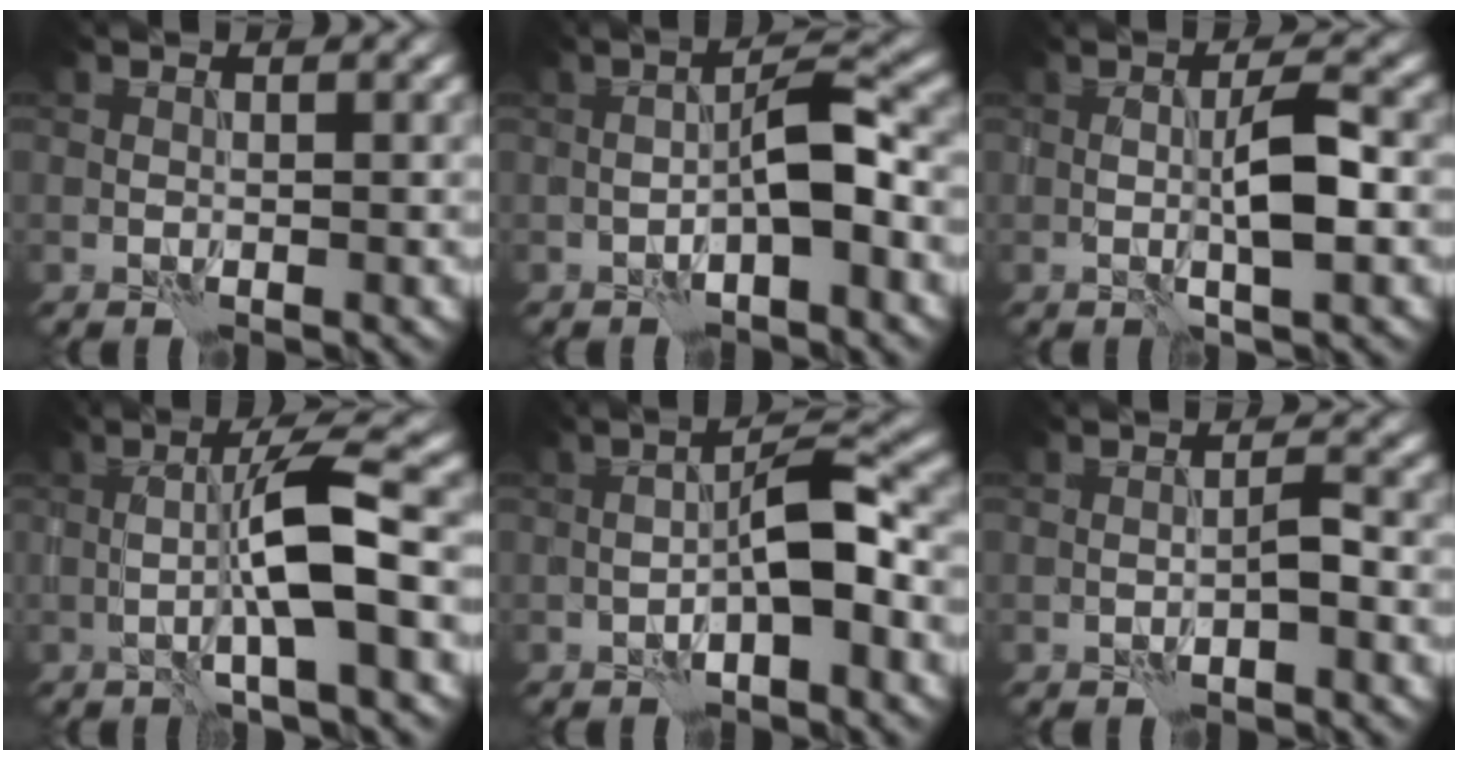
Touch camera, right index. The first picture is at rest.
{"total": 2.8, "force": [-0.8, 0.2, 2.7], "torque": [-0.065, 0.009, -0.024]}
{"total": 2.9, "force": [0.5, 0.0, 2.8], "torque": [-0.070, -0.003, 0.002]}
{"total": 4.7, "force": [0.3, 0.3, 4.7], "torque": [-0.102, 0.004, -0.007]}
{"total": 3.5, "force": [-0.9, 0.5, 3.3], "torque": [-0.074, 0.010, -0.026]}
{"total": 0.6, "force": [-0.1, -0.5, 0.4], "torque": [-0.027, 0.000, -0.011]}